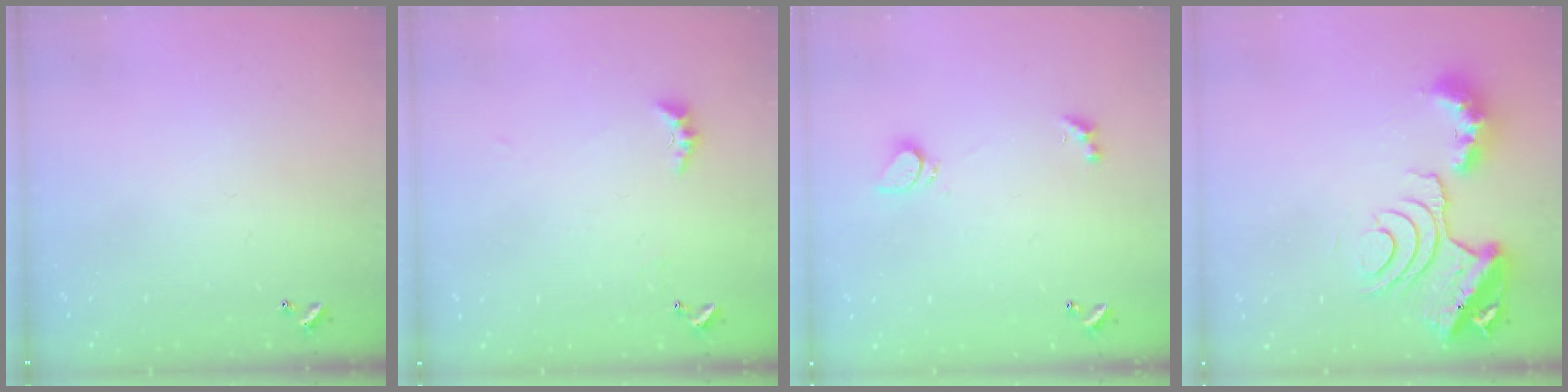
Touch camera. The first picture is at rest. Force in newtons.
{"total": 2.9, "press": 2.8, "slide": 0.7}
{"total": 2.6, "press": 2.5, "slide": 0.8}
{"total": 12.7, "press": 12.7, "slide": 0.4}